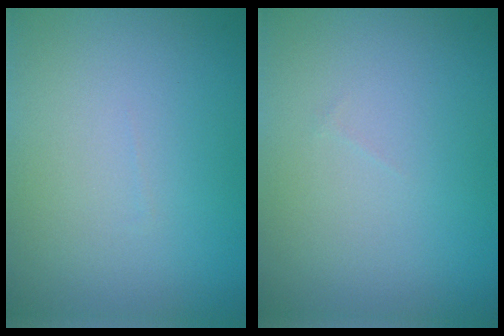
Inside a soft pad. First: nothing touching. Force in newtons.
{"total": 0.0}